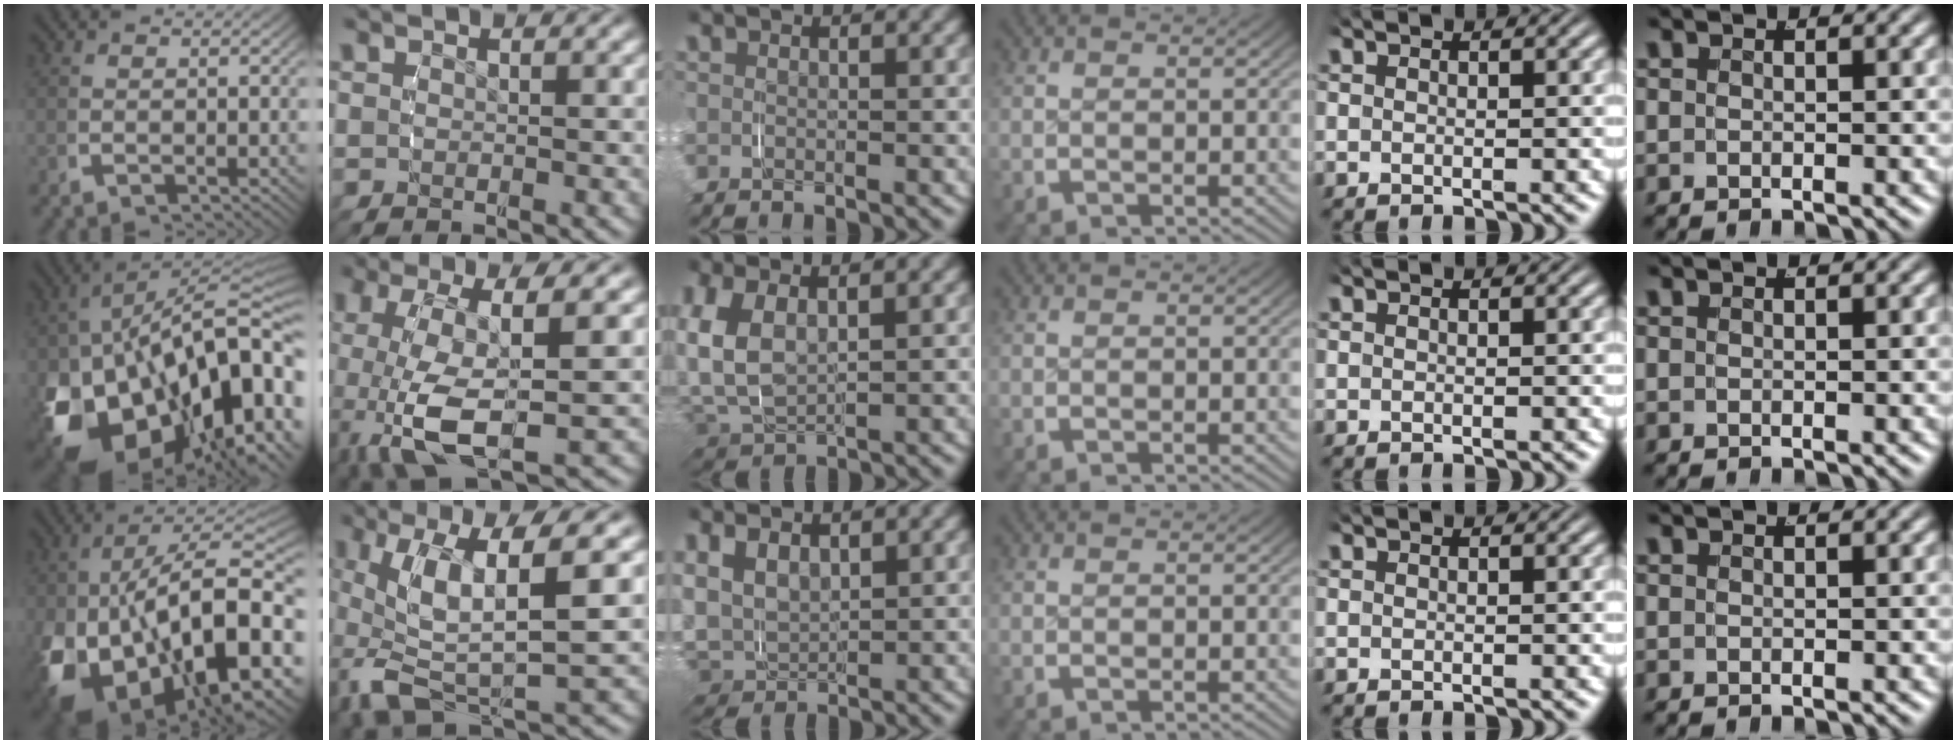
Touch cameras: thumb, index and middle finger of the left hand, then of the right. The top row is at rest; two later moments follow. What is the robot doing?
{"motion": "grasp_and_lifting", "object": "shoes"}